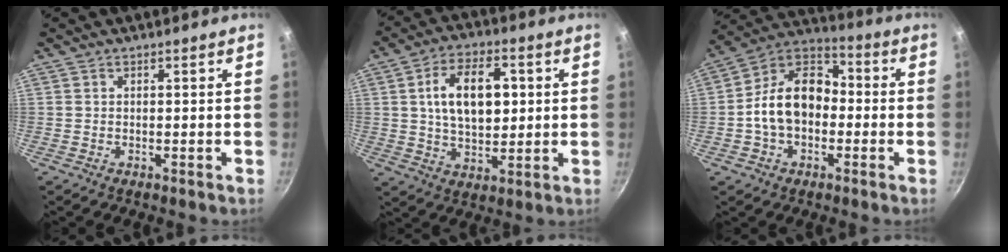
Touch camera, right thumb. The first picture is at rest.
{"total": 13.3, "force": [2.4, 7.8, 10.5], "torque": [-0.156, 0.000, 0.040]}
{"total": 17.3, "force": [-2.1, 12.8, 11.4], "torque": [-0.161, 0.052, -0.052]}